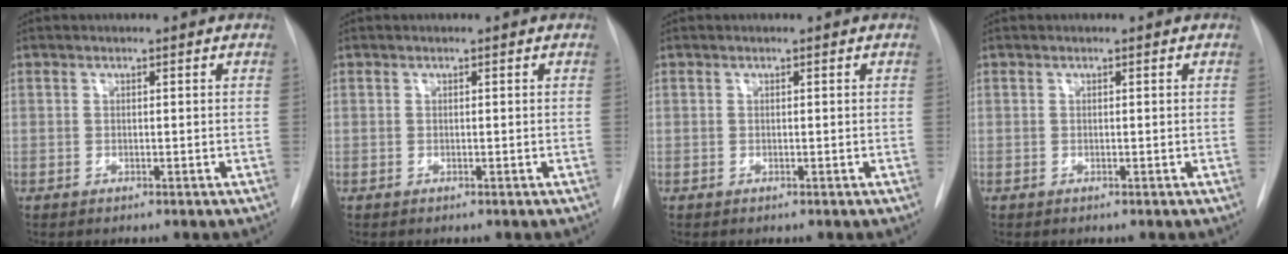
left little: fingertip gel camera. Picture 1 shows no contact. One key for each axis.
{"total": 0.0}
{"total": 0.0}
{"total": 0.0}